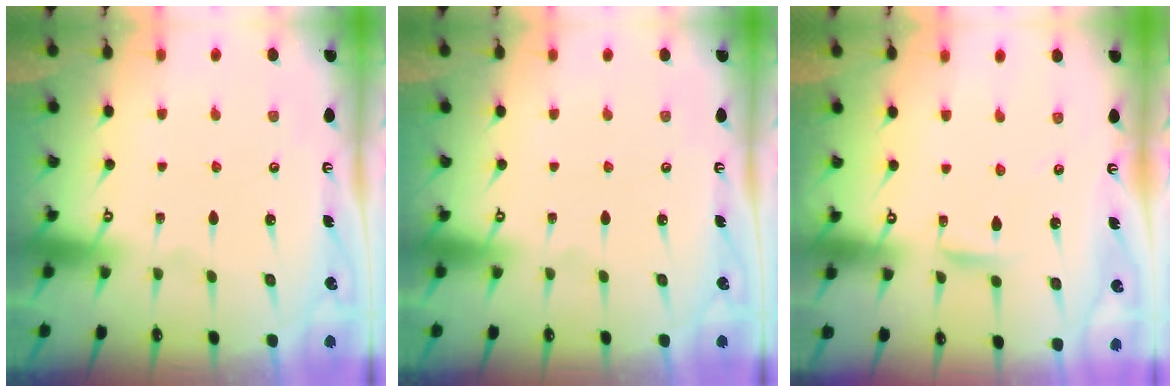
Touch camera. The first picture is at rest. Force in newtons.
{"total": 0.0}
{"total": 3.0, "press": 3.0, "slide": 0.3}